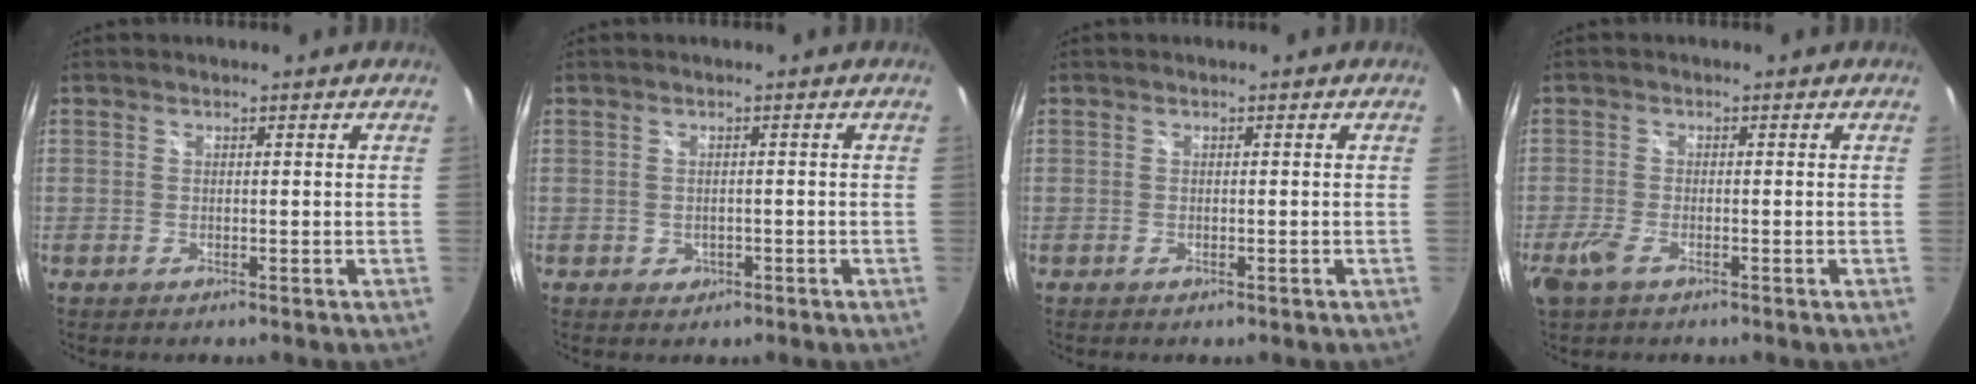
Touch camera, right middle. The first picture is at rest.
{"total": 1.7, "force": [-0.5, 1.5, 0.6], "torque": [-0.010, 0.000, -0.001]}
{"total": 0.0}
{"total": 3.4, "force": [-2.1, 1.3, 2.4], "torque": [-0.060, -0.009, -0.040]}